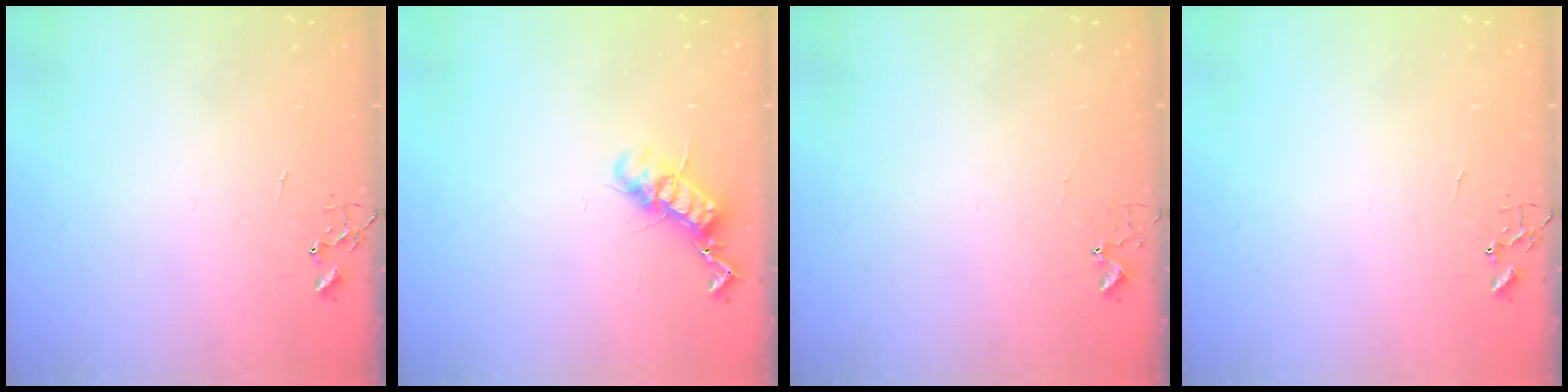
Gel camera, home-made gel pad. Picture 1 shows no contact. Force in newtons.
{"total": 12.3, "press": 12.3, "slide": 0.6}
{"total": 3.4, "press": 3.4, "slide": 0.5}
{"total": 0.0}